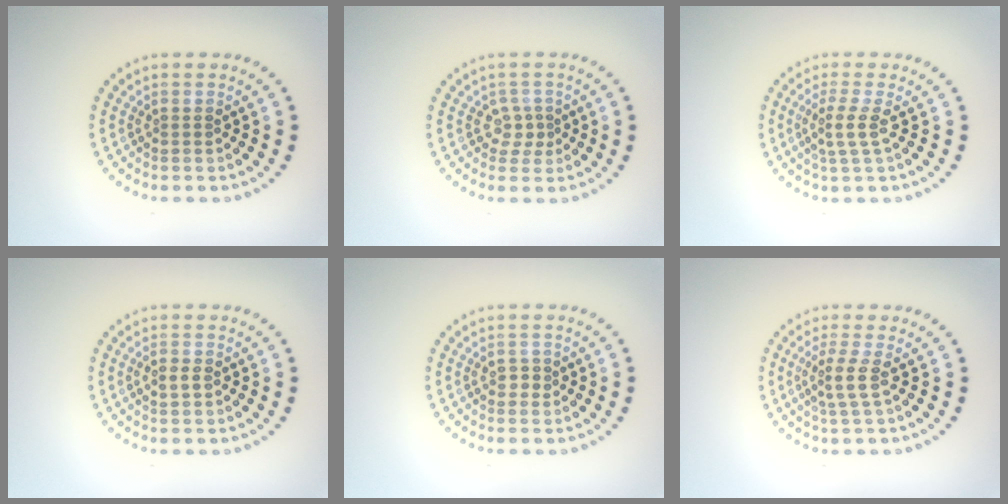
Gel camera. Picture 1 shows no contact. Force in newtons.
{"total": 1.7, "press": 1.3, "slide": 1.2}
{"total": 2.1, "press": 1.6, "slide": 1.4}
{"total": 1.3, "press": 1.3, "slide": 0.2}
{"total": 1.1, "press": 1.0, "slide": 0.4}
{"total": 2.1, "press": 1.6, "slide": 1.4}